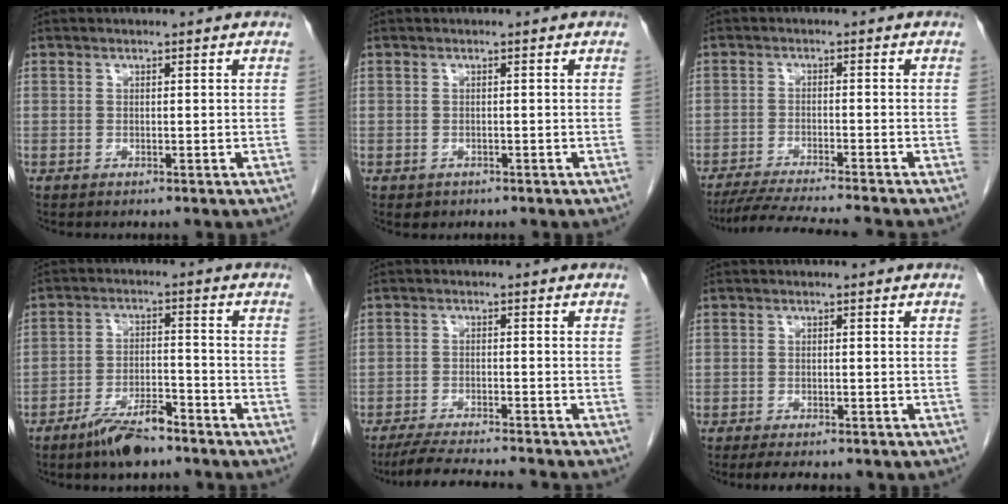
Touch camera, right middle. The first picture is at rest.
{"total": 1.1, "force": [-0.5, 0.9, 0.2], "torque": [-0.007, 0.002, -0.001]}
{"total": 11.3, "force": [-10.2, -1.1, 4.8], "torque": [-0.062, -0.021, -0.163]}
{"total": 7.2, "force": [-5.5, 1.8, 4.2], "torque": [-0.080, -0.005, -0.099]}
{"total": 10.9, "force": [-10.0, 0.3, 4.3], "torque": [-0.063, -0.013, -0.151]}
{"total": 6.6, "force": [-5.4, 1.7, 3.3], "torque": [-0.045, -0.009, -0.066]}